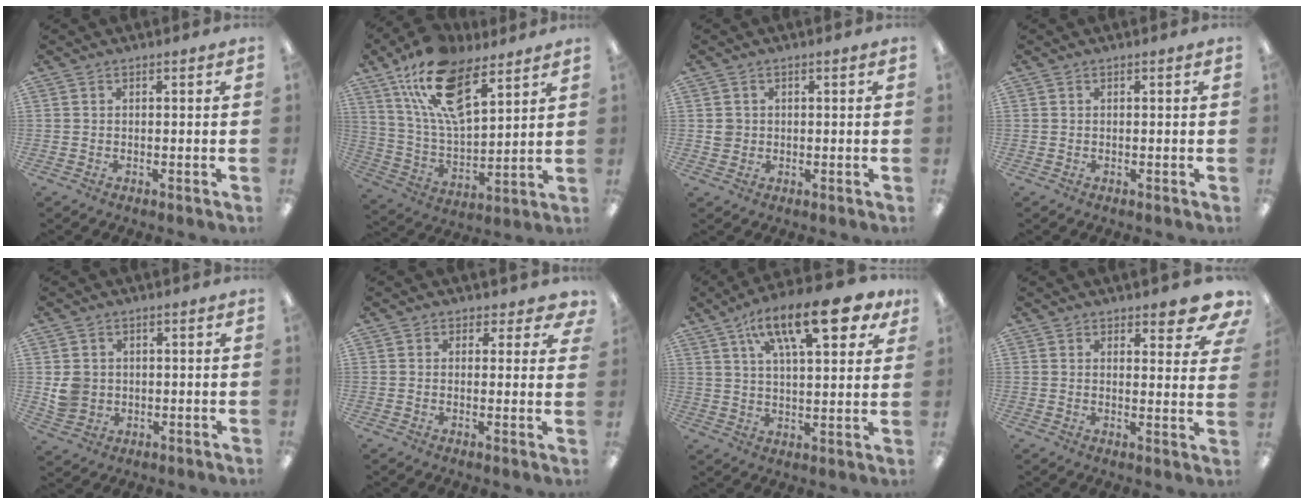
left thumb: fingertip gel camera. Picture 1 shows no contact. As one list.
[{"total": 19.0, "force": [11.8, 8.1, 12.4], "torque": [-0.245, -0.047, 0.208]}, {"total": 2.2, "force": [0.3, 2.1, 0.6], "torque": [-0.013, 0.004, 0.004]}, {"total": 0.0}, {"total": 4.6, "force": [0.8, 4.3, 1.3], "torque": [-0.015, 0.005, 0.016]}, {"total": 2.6, "force": [1.7, 1.8, 0.8], "torque": [-0.002, -0.005, 0.030]}, {"total": 18.3, "force": [10.4, 6.8, 13.5], "torque": [-0.202, -0.040, 0.163]}, {"total": 6.7, "force": [5.4, 2.2, 3.3], "torque": [-0.020, -0.041, 0.087]}]